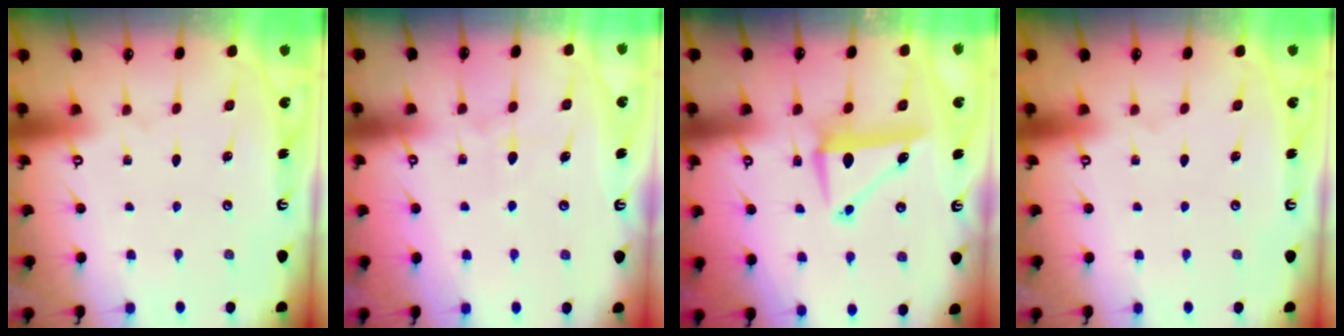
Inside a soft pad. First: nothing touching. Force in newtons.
{"total": 7.1, "press": 7.0, "slide": 0.8}
{"total": 7.4, "press": 7.3, "slide": 1.3}
{"total": 0.0}